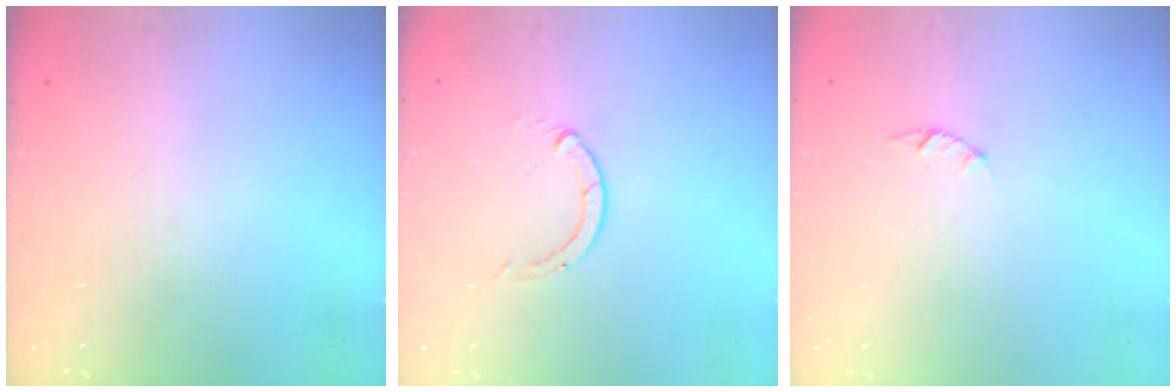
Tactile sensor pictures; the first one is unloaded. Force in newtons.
{"total": 0.0}
{"total": 1.4, "press": 1.4, "slide": 0.3}